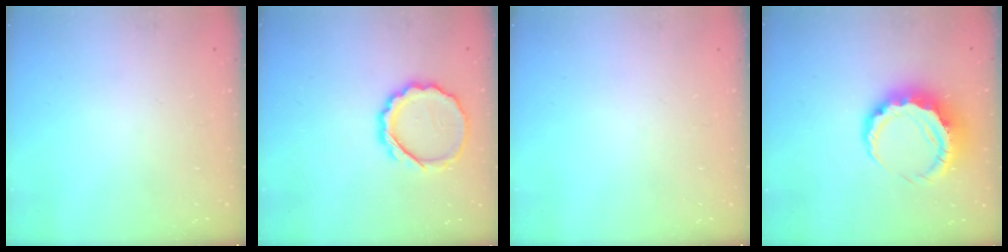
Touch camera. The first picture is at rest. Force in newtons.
{"total": 9.5, "press": 9.4, "slide": 1.4}
{"total": 0.0}
{"total": 9.6, "press": 9.4, "slide": 2.0}